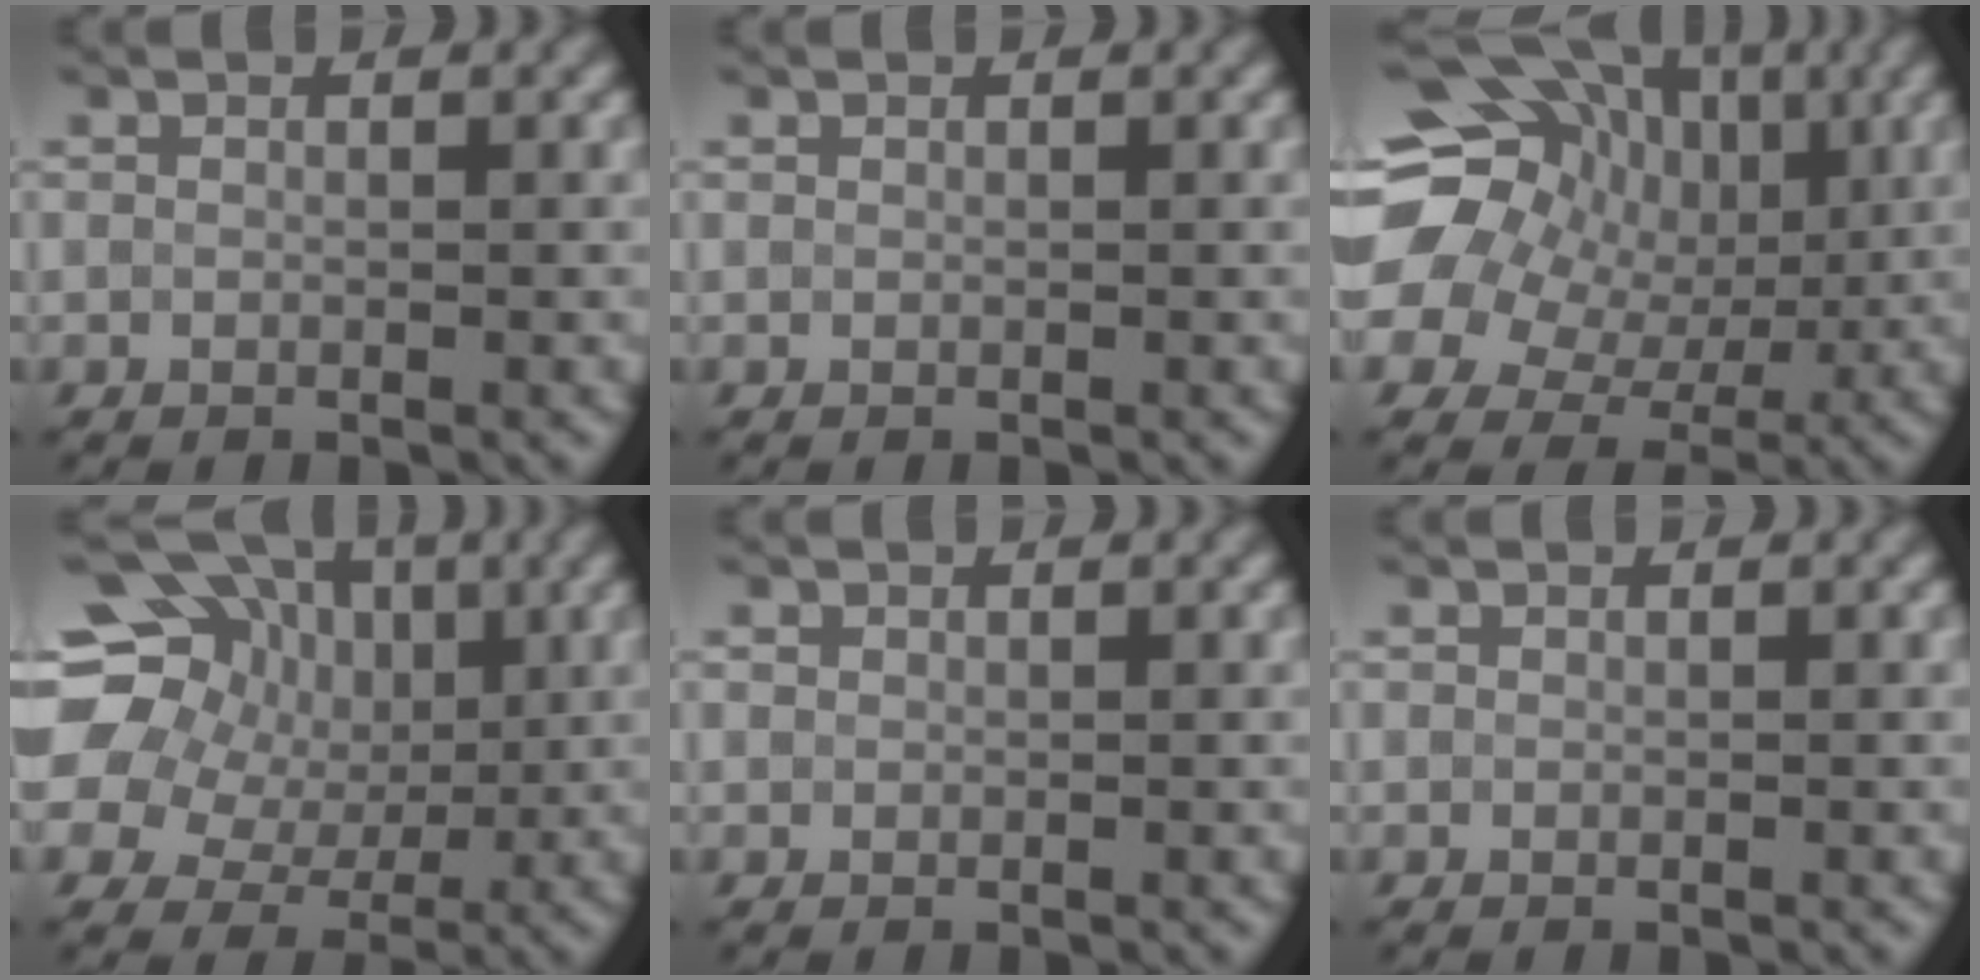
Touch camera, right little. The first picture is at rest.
{"total": 0.0}
{"total": 18.8, "force": [3.6, 15.7, 9.7], "torque": [-0.205, 0.046, 0.022]}
{"total": 17.5, "force": [4.5, 14.8, 8.2], "torque": [-0.172, 0.044, 0.045]}
{"total": 0.0}
{"total": 0.0}